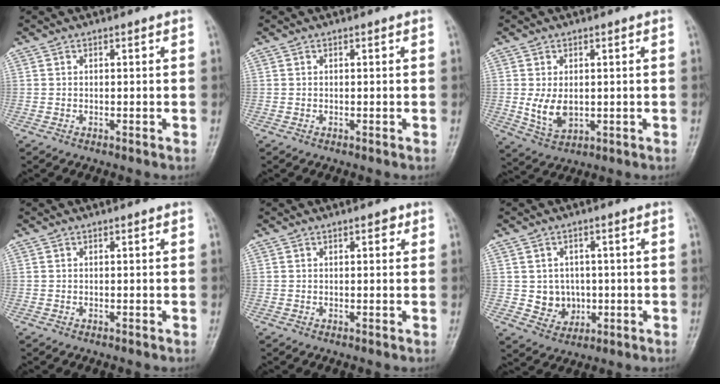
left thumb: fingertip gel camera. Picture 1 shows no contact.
{"total": 0.0}
{"total": 6.0, "force": [0.0, 4.0, 4.5], "torque": [-0.074, -0.012, 0.011]}
{"total": 0.0}
{"total": 1.8, "force": [0.9, 0.9, 1.3], "torque": [-0.010, 0.000, 0.010]}
{"total": 5.9, "force": [-0.1, 5.4, 2.3], "torque": [-0.005, 0.004, 0.008]}